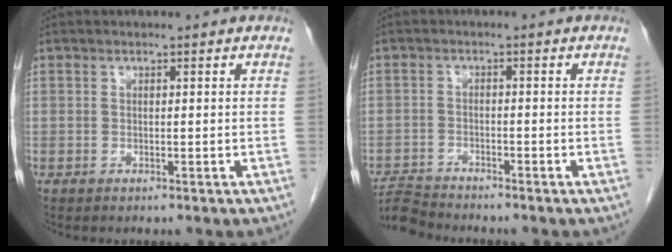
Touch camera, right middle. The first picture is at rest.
{"total": 4.2, "force": [-4.2, -0.2, -0.1], "torque": [0.008, -0.011, -0.079]}